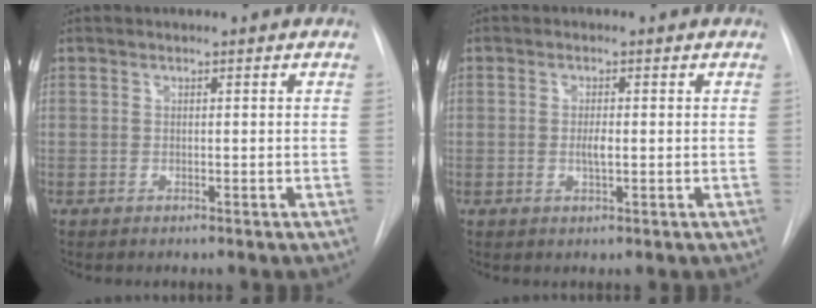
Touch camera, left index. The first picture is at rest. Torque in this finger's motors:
{"motor_torque": [0.50, 0.14, 0.02, 0.01]}